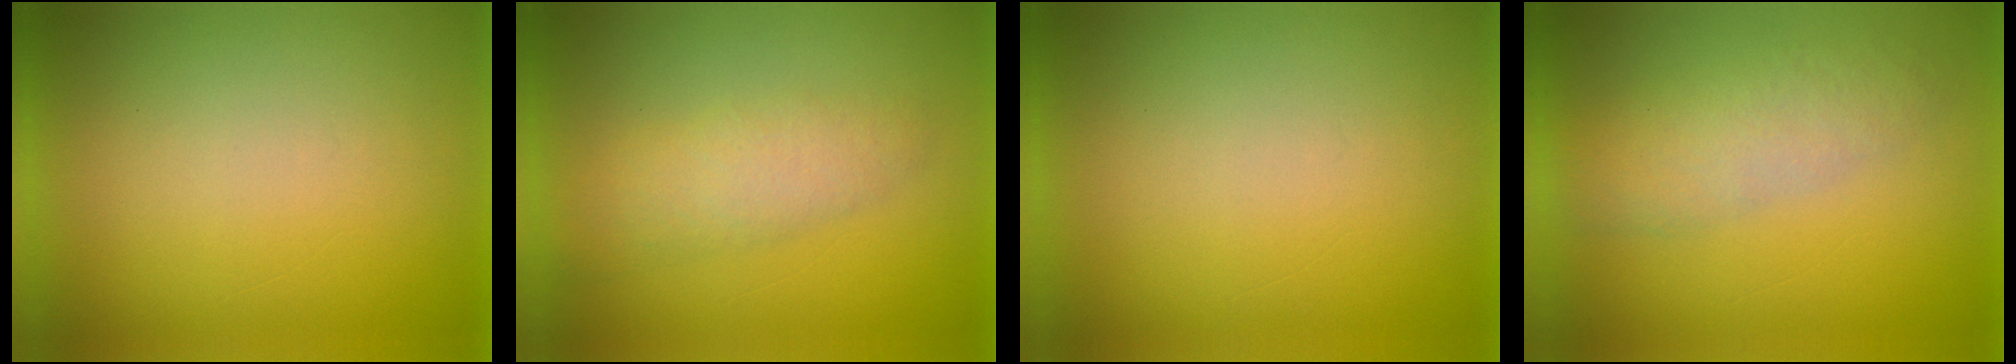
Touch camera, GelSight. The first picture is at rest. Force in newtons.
{"total": 3.1}
{"total": 0.0}
{"total": 2.9}